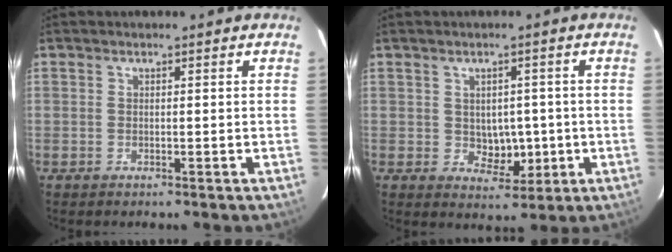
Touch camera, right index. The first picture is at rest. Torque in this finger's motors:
{"motor_torque": [0.02, 0.08, 0.03, 0.01]}